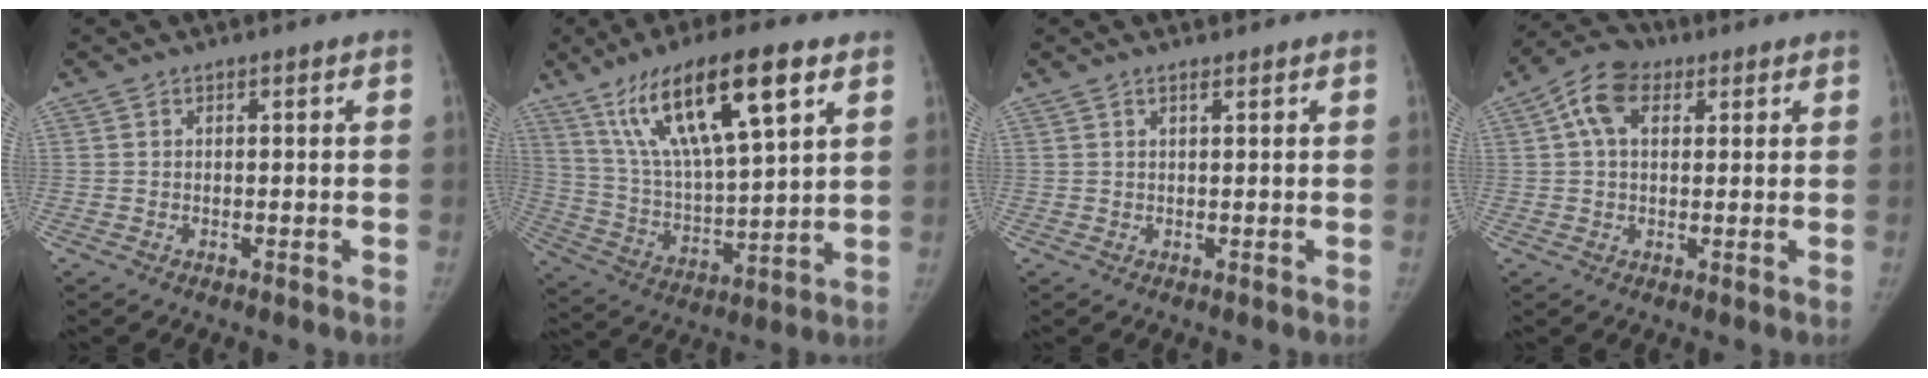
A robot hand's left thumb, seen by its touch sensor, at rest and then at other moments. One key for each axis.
{"total": 21.1, "fx": 11.1, "fy": 5.8, "fz": 17.0, "tx": -0.286, "ty": -0.025, "tz": 0.203}
{"total": 0.9, "fx": 0.7, "fy": 0.3, "fz": 0.4, "tx": -0.009, "ty": -0.002, "tz": 0.012}
{"total": 8.2, "fx": 2.8, "fy": 5.4, "fz": 5.4, "tx": -0.087, "ty": 0.017, "tz": 0.040}